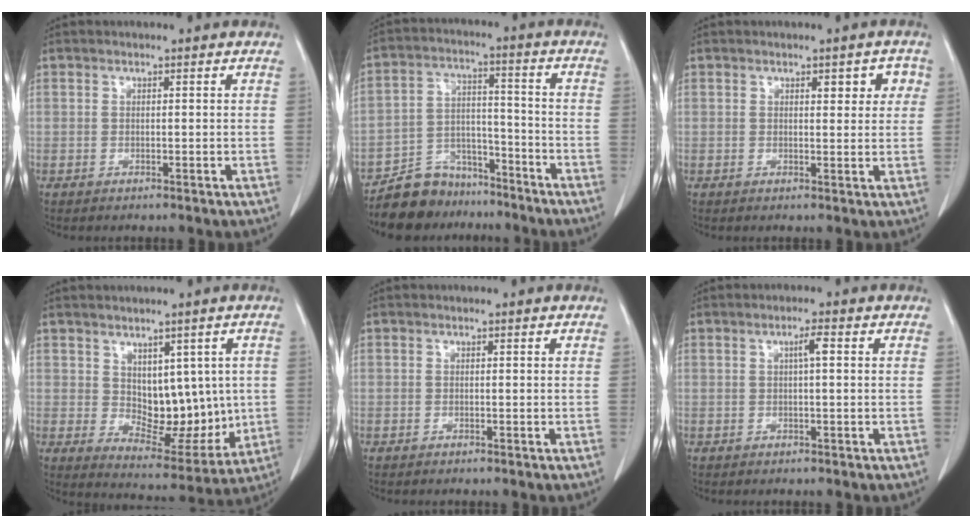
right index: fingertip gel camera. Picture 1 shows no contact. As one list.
[{"total": 9.0, "force": [-7.8, 4.6, 0.5], "torque": [-0.006, 0.037, -0.133]}, {"total": 3.5, "force": [1.4, 1.6, 2.8], "torque": [-0.026, 0.008, 0.016]}, {"total": 10.1, "force": [1.1, 6.0, 8.0], "torque": [-0.100, -0.001, 0.043]}, {"total": 0.0}, {"total": 1.8, "force": [0.2, 0.1, 1.8], "torque": [-0.031, 0.005, 0.003]}]